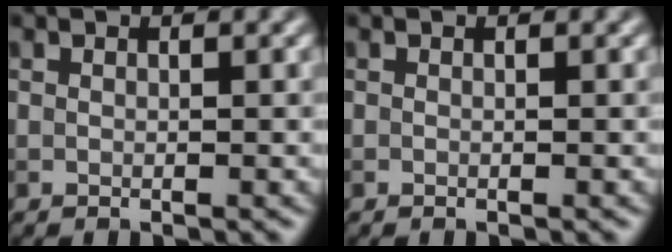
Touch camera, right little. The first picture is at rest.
{"total": 0.0}